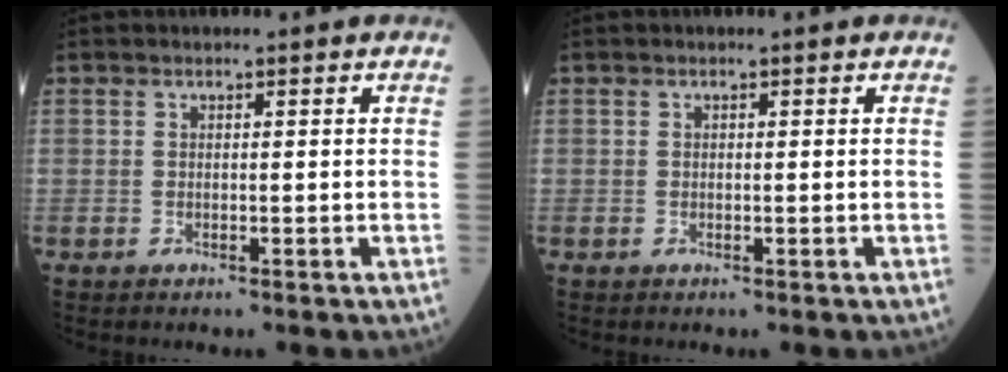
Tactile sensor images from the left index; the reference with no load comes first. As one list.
[{"total": 0.0}]